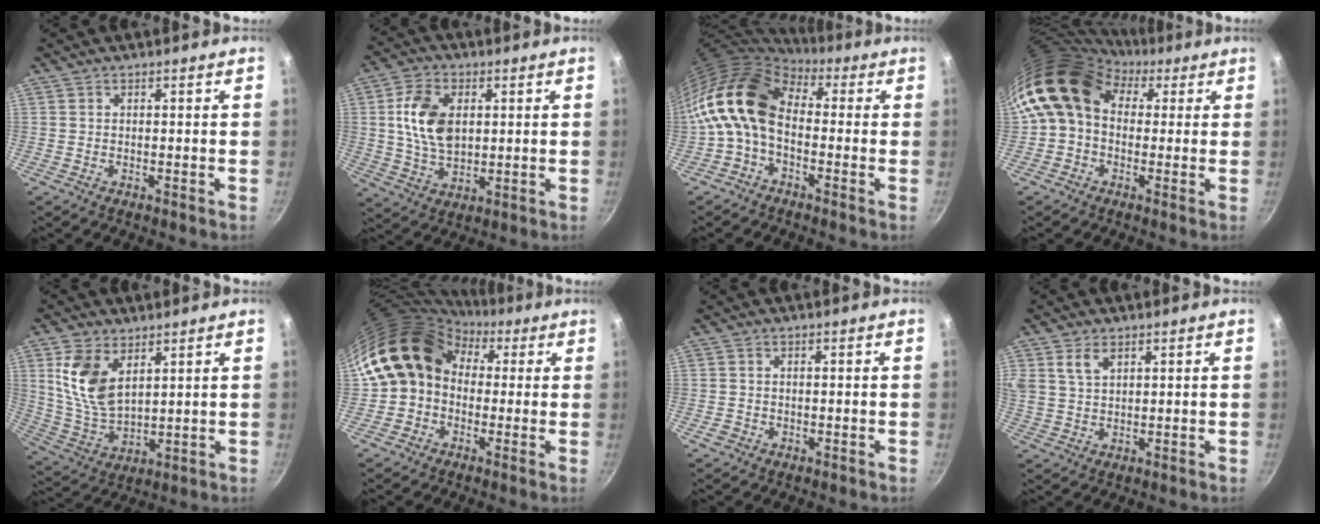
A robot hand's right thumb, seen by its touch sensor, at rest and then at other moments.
{"total": 11.3, "force": [2.0, 7.3, 8.3], "torque": [-0.140, -0.002, 0.037]}
{"total": 13.5, "force": [-0.7, 9.0, 10.0], "torque": [-0.172, 0.034, -0.034]}
{"total": 12.4, "force": [2.8, 9.7, 7.3], "torque": [-0.109, 0.018, 0.025]}
{"total": 11.6, "force": [4.5, 6.7, 8.3], "torque": [-0.155, -0.028, 0.099]}
{"total": 13.2, "force": [1.8, 10.9, 7.2], "torque": [-0.090, 0.030, 0.011]}
{"total": 1.7, "force": [-0.6, 1.4, 0.7], "torque": [-0.011, 0.002, -0.007]}
{"total": 5.0, "force": [2.5, 3.0, 3.1], "torque": [-0.050, -0.004, 0.052]}